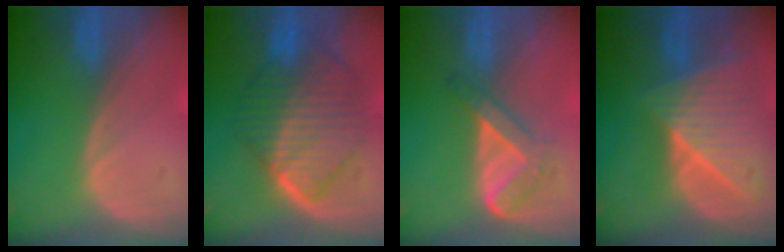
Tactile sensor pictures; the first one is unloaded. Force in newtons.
{"total": 10.2, "press": 10.1, "slide": 1.0}
{"total": 5.7, "press": 4.8, "slide": 3.1}
{"total": 8.8, "press": 7.8, "slide": 4.0}